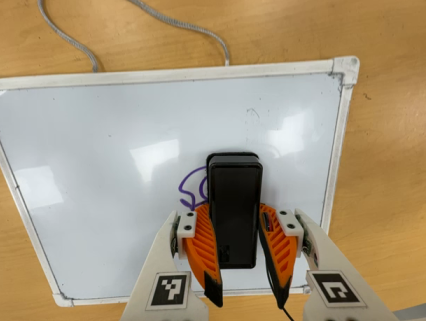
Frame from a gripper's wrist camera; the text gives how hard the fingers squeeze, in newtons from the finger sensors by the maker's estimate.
{"total": 16.1, "left": 16.4, "right": 15.8}